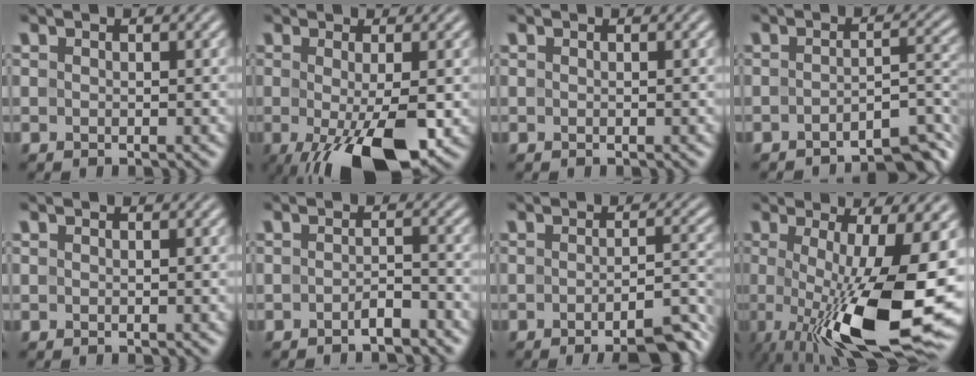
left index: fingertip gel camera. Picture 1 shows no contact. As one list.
[{"total": 8.8, "force": [-3.0, 2.3, 7.9], "torque": [-0.136, -0.015, -0.039]}, {"total": 0.0}, {"total": 5.2, "force": [-4.4, 0.9, 2.6], "torque": [-0.029, 0.009, -0.062]}, {"total": 0.0}, {"total": 1.9, "force": [-1.5, 0.4, 1.1], "torque": [-0.017, 0.006, -0.028]}, {"total": 5.9, "force": [-3.5, 1.3, 4.6], "torque": [-0.058, 0.003, -0.051]}, {"total": 14.1, "force": [-2.3, 4.0, 13.4], "torque": [-0.213, -0.026, -0.030]}]